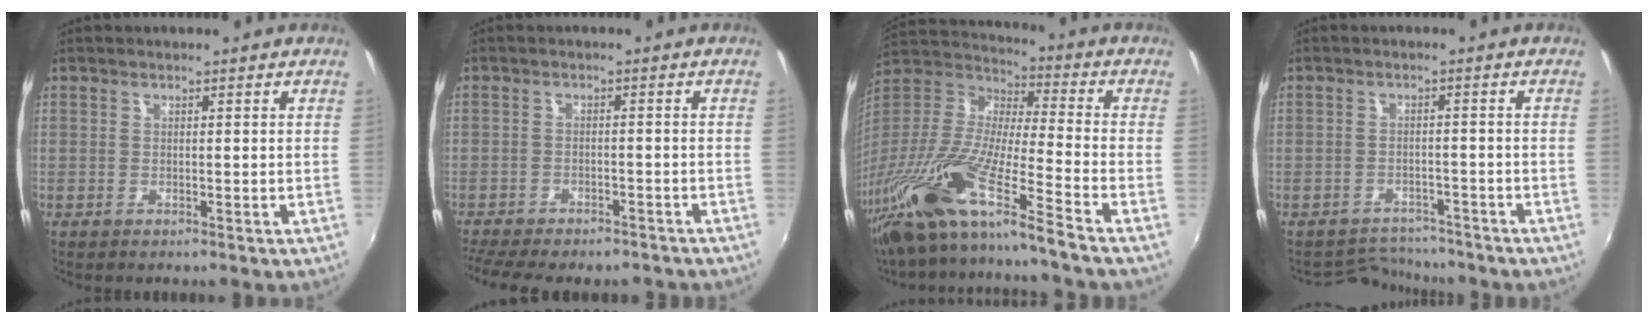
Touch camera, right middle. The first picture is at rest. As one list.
[{"total": 13.5, "force": [-11.6, 3.9, 5.8], "torque": [-0.132, -0.030, -0.165]}, {"total": 21.6, "force": [-15.3, 0.2, 15.2], "torque": [-0.279, -0.049, -0.292]}, {"total": 6.1, "force": [-5.8, 1.8, -0.1], "torque": [-0.014, 0.004, -0.090]}]